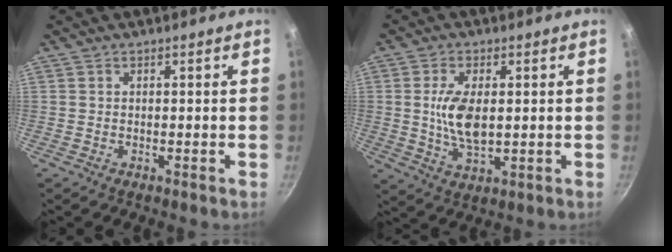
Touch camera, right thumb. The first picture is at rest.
{"total": 8.5, "force": [0.6, 4.2, 7.3], "torque": [-0.141, -0.007, 0.016]}